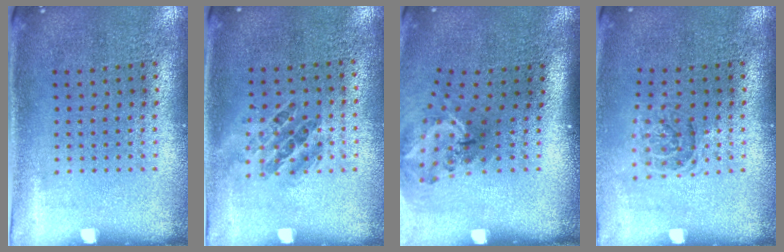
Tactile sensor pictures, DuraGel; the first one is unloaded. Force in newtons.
{"total": 0.9, "press": 0.8, "slide": 0.5}
{"total": 1.7, "press": 1.2, "slide": 1.3}
{"total": 1.1, "press": 1.0, "slide": 0.4}